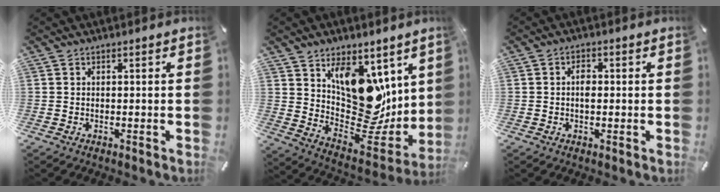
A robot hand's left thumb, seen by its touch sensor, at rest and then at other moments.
{"total": 14.9, "force": [4.7, 11.1, 8.7], "torque": [-0.099, -0.068, 0.100]}
{"total": 2.5, "force": [0.0, 1.5, 2.0], "torque": [-0.033, 0.000, -0.002]}